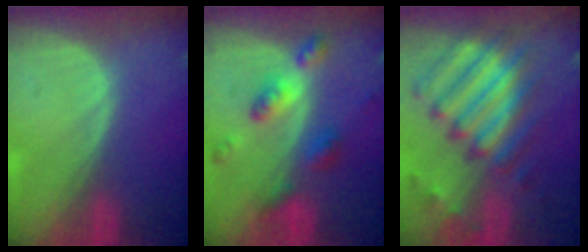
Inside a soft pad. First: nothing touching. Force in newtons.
{"total": 6.4, "press": 6.4, "slide": 0.4}
{"total": 11.9, "press": 10.3, "slide": 5.9}